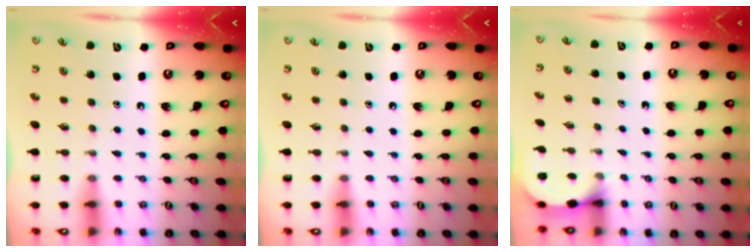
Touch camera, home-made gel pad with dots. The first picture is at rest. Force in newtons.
{"total": 0.0}
{"total": 2.6, "press": 2.6, "slide": 0.2}